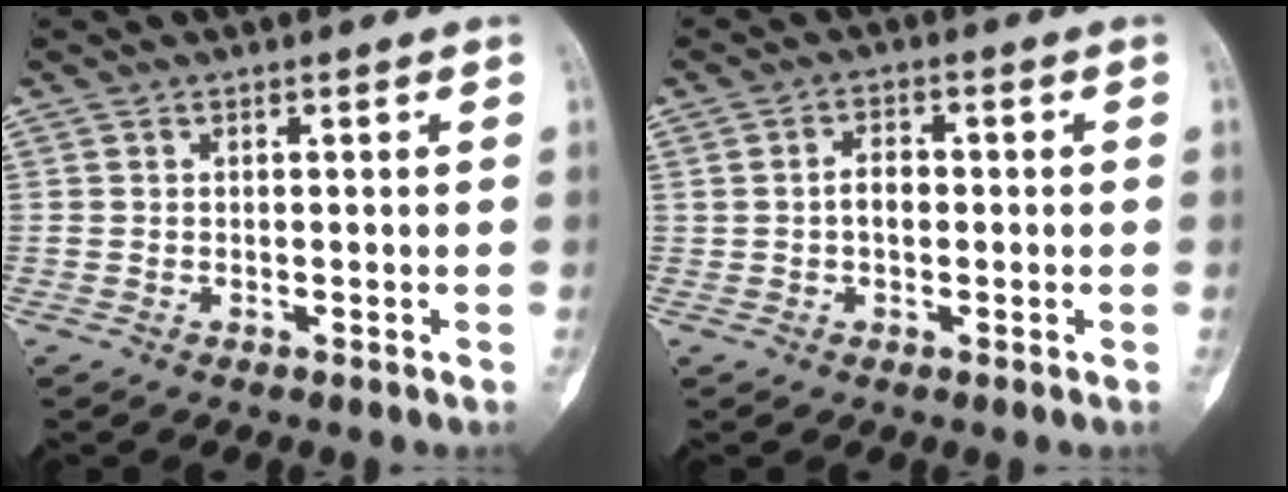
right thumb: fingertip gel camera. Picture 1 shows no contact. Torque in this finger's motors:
{"motor_torque": [0.30, 0.03, 0.01, -0.10, 0.20]}